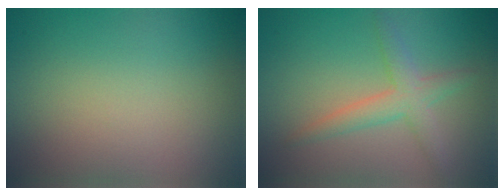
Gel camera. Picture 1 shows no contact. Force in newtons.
{"total": 2.9, "press": 2.9, "slide": 0.1}